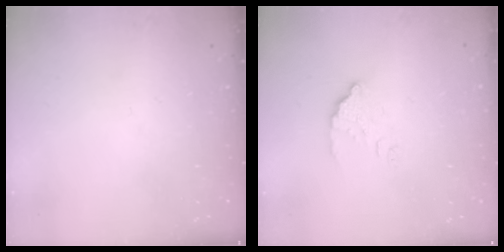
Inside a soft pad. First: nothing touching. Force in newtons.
{"total": 3.1, "press": 3.1, "slide": 0.4}